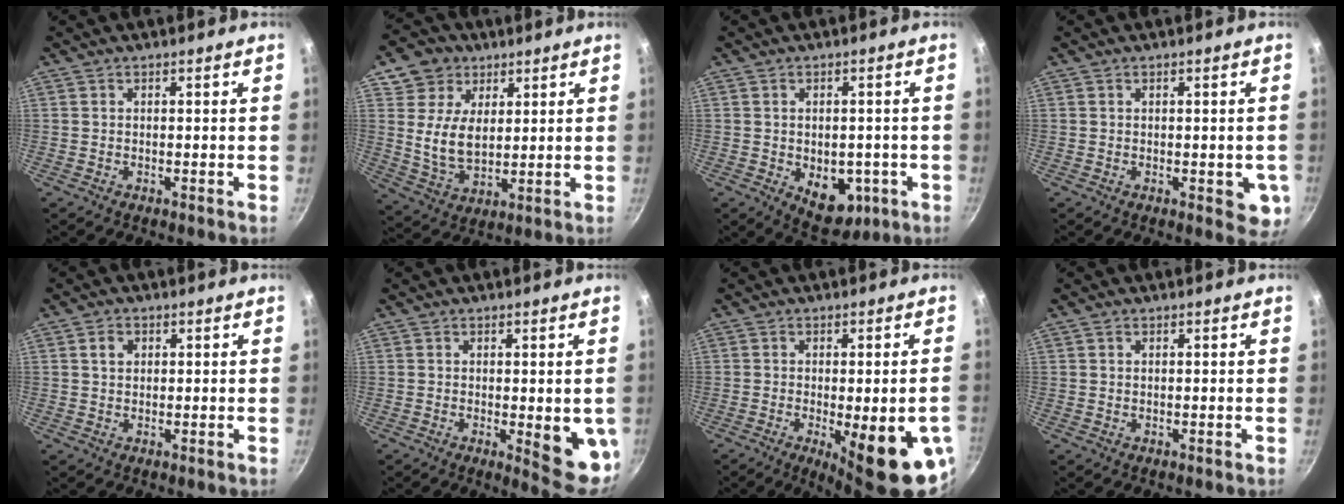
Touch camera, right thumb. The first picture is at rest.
{"total": 11.1, "force": [4.0, 8.6, 5.6], "torque": [-0.074, -0.021, 0.076]}
{"total": 9.4, "force": [-2.6, 6.1, 6.7], "torque": [-0.054, -0.003, -0.020]}
{"total": 5.3, "force": [-0.8, 2.5, 4.6], "torque": [-0.034, -0.005, -0.009]}
{"total": 2.5, "force": [0.7, 2.0, 1.3], "torque": [-0.013, 0.003, 0.012]}
{"total": 9.0, "force": [-0.7, 2.8, 8.6], "torque": [-0.081, -0.012, -0.002]}
{"total": 16.3, "force": [-5.0, 4.4, 14.9], "torque": [-0.169, -0.007, -0.055]}
{"total": 0.7, "force": [0.3, 0.4, 0.4], "torque": [-0.007, 0.002, 0.006]}